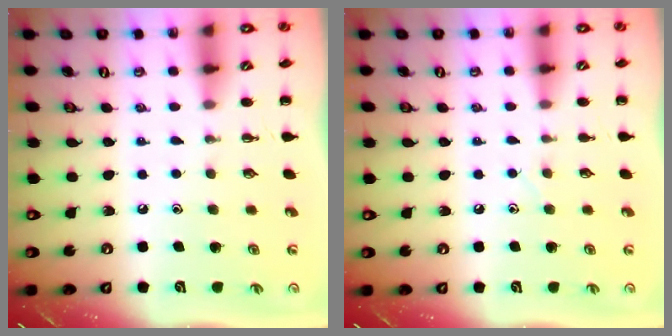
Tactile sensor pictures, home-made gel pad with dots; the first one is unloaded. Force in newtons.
{"total": 3.6, "press": 3.4, "slide": 1.0}